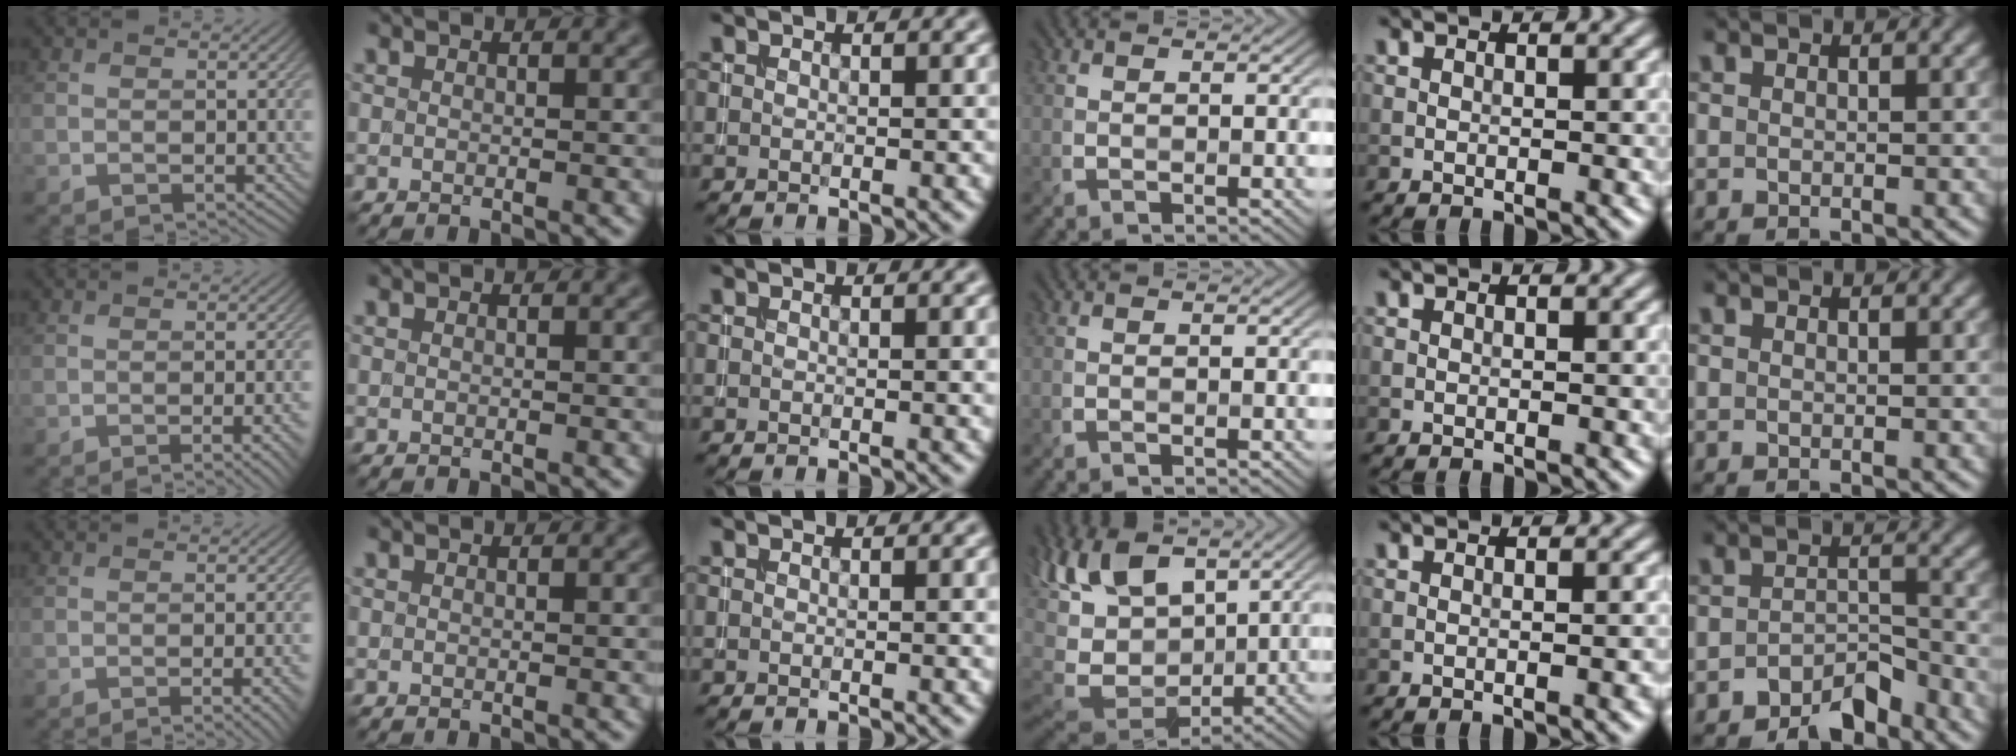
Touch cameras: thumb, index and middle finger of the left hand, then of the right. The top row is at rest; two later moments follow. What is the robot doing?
{"motion": "insert", "object": "backpack"}